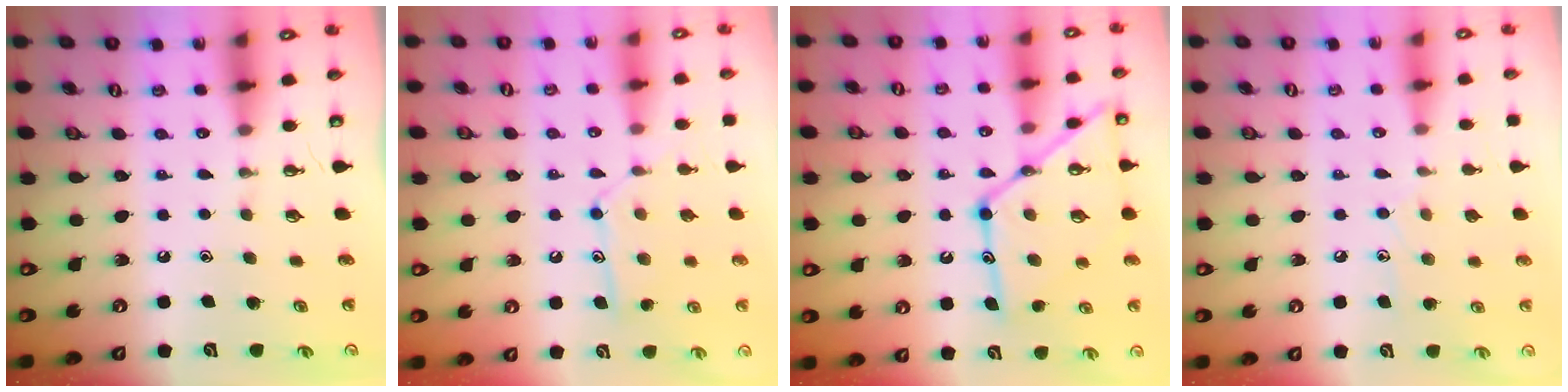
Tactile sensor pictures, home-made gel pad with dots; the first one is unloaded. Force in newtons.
{"total": 12.9, "press": 12.9, "slide": 0.8}
{"total": 19.1, "press": 19.0, "slide": 1.6}
{"total": 7.6, "press": 7.6, "slide": 0.4}